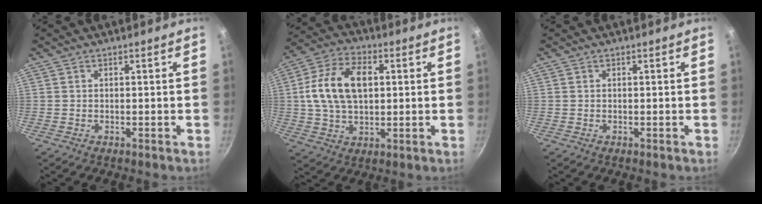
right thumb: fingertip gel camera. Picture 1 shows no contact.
{"total": 14.2, "force": [2.1, 9.0, 10.8], "torque": [-0.179, 0.014, 0.028]}
{"total": 0.0}